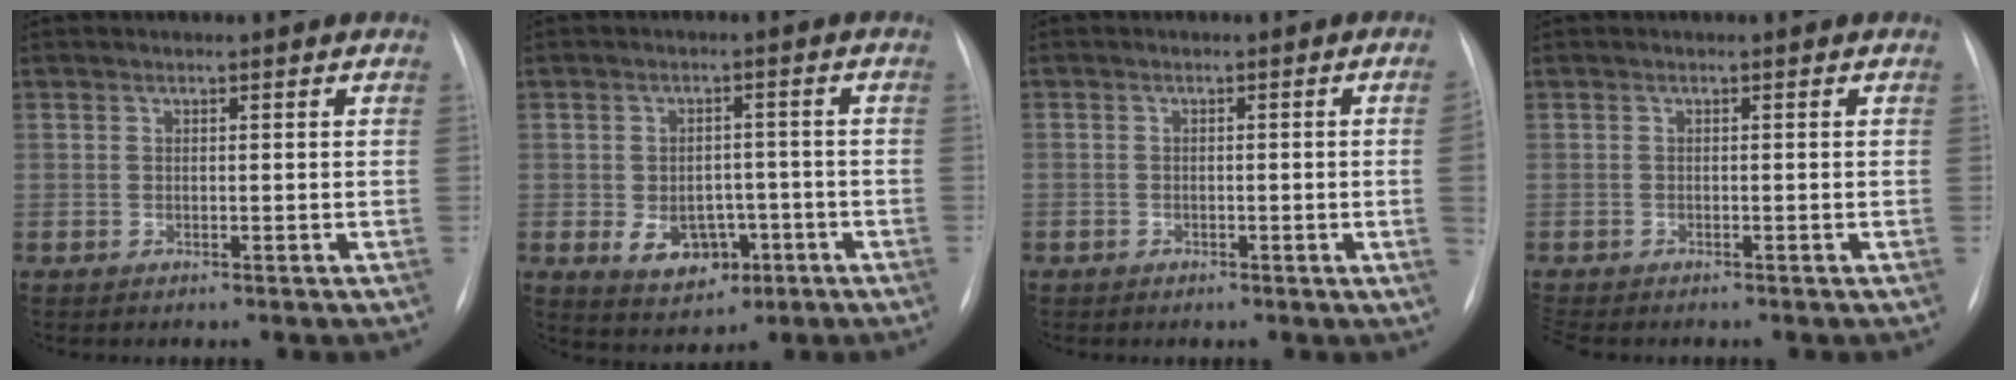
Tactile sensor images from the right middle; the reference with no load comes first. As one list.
[{"total": 6.7, "force": [-2.3, 4.8, 4.0], "torque": [-0.067, 0.006, -0.022]}, {"total": 2.6, "force": [-0.6, -0.2, 2.5], "torque": [-0.040, 0.001, -0.009]}, {"total": 1.7, "force": [-1.6, 0.4, 0.6], "torque": [-0.009, -0.006, -0.022]}]